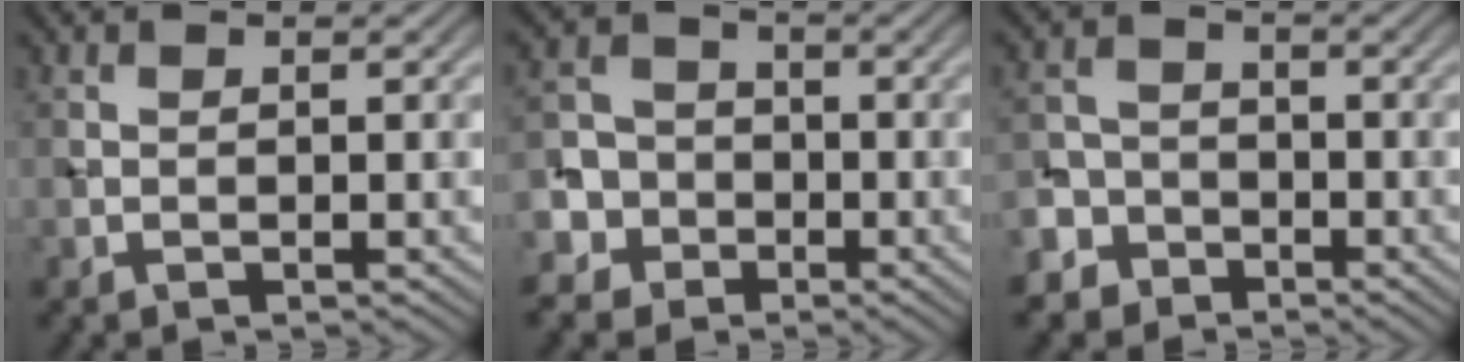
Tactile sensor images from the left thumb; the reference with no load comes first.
{"total": 6.8, "force": [-3.0, 5.9, 1.5], "torque": [-0.044, -0.005, -0.084]}
{"total": 4.7, "force": [-3.1, 3.4, 0.6], "torque": [0.003, 0.000, -0.075]}